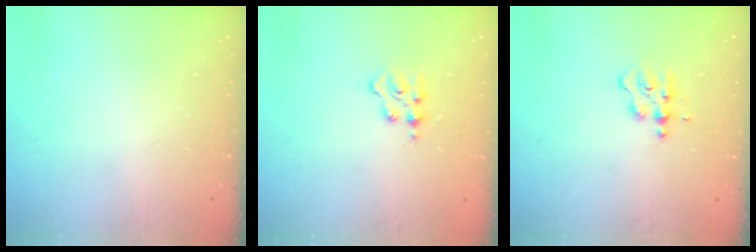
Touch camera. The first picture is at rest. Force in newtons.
{"total": 2.3, "press": 2.3, "slide": 0.3}
{"total": 3.1, "press": 3.1, "slide": 0.3}